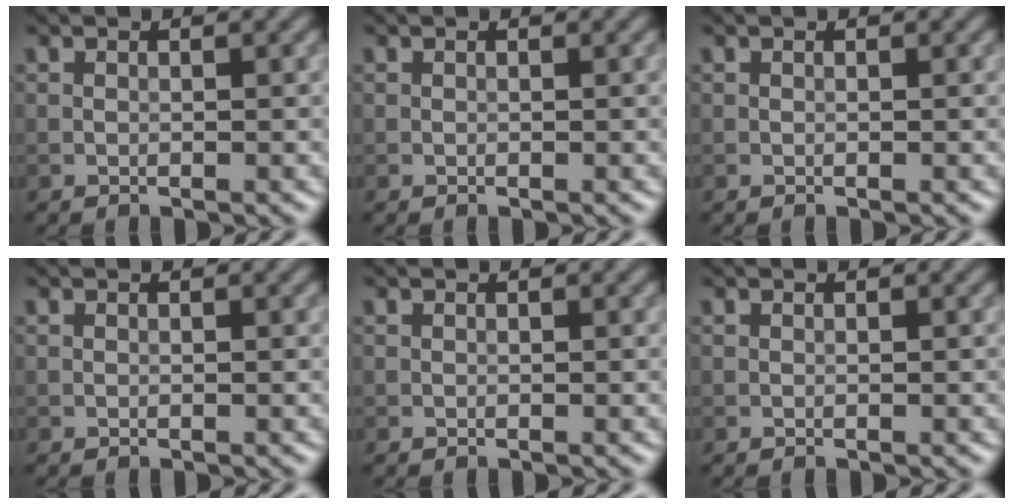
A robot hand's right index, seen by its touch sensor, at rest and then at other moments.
{"total": 0.0}
{"total": 0.0}
{"total": 0.0}
{"total": 0.0}
{"total": 0.0}